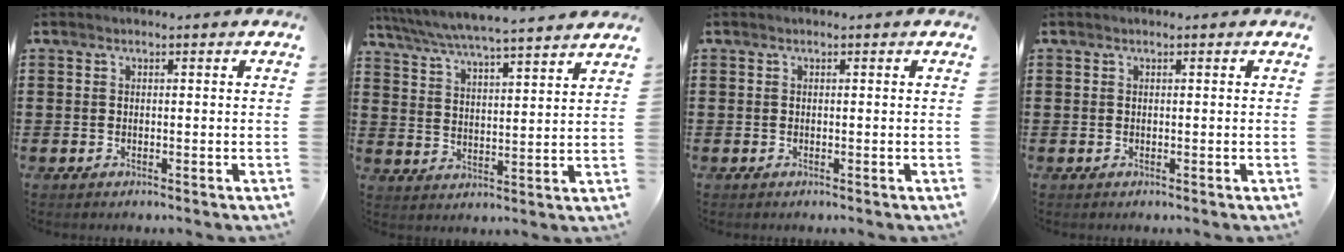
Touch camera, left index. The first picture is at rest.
{"total": 5.0, "force": [4.7, -0.5, 1.5], "torque": [-0.051, -0.033, 0.076]}
{"total": 0.0}
{"total": 0.0}